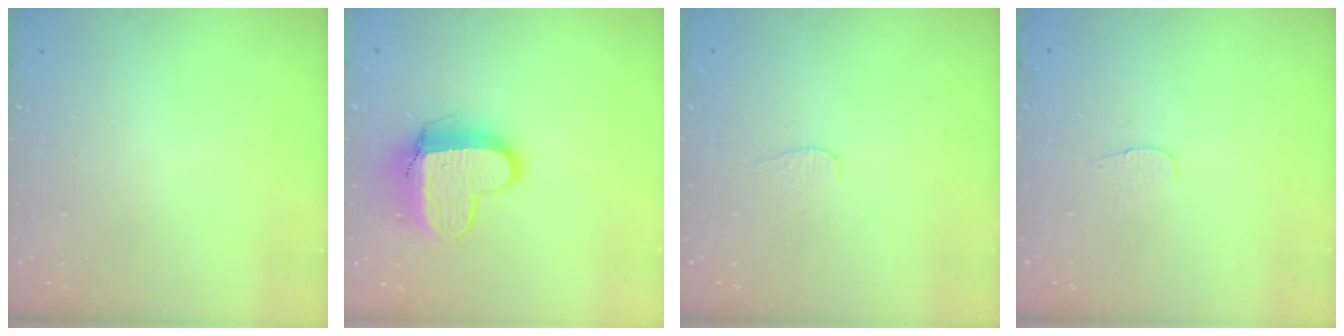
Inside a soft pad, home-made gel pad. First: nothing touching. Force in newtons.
{"total": 12.7, "press": 12.7, "slide": 1.1}
{"total": 2.7, "press": 2.7, "slide": 0.3}
{"total": 3.4, "press": 3.4, "slide": 0.4}